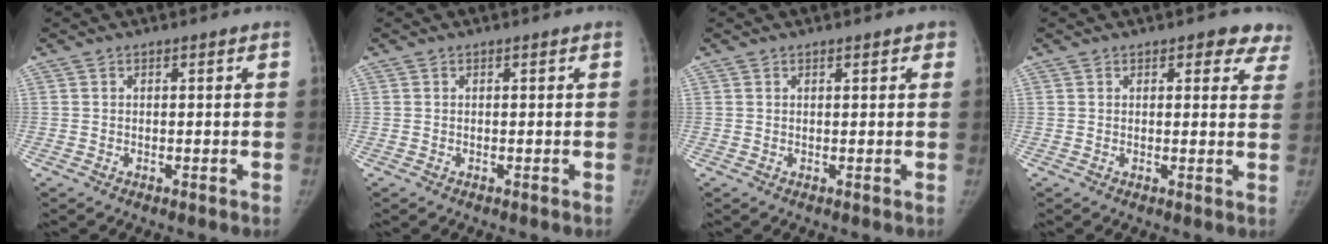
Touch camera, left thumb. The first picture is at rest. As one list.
[{"total": 0.0}, {"total": 1.5, "force": [0.9, 0.6, 1.1], "torque": [-0.007, 0.000, 0.008]}, {"total": 6.0, "force": [4.4, 3.1, 2.7], "torque": [0.016, -0.015, 0.033]}]